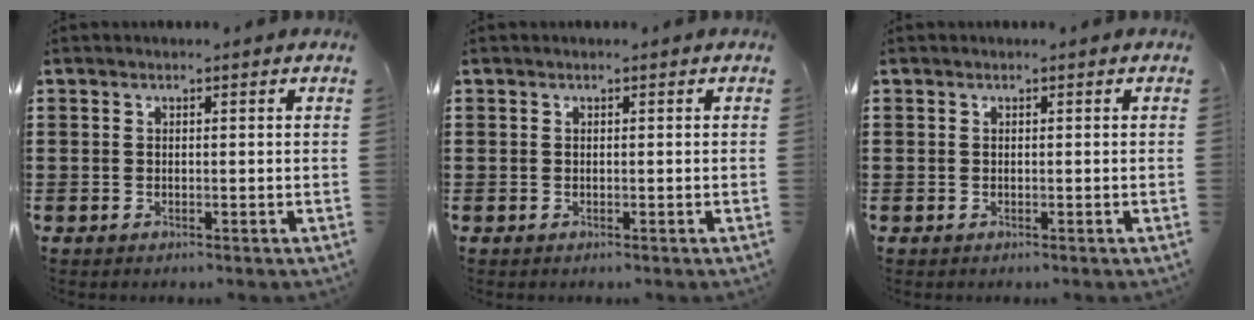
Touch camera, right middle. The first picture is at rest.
{"total": 0.0}
{"total": 0.0}